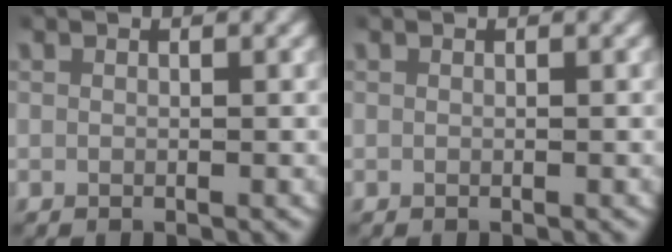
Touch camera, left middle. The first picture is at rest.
{"total": 0.0}